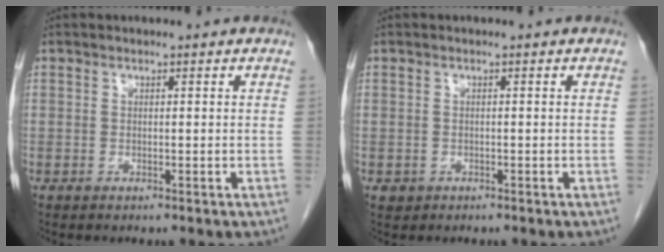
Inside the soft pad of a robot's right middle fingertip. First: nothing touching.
{"total": 1.0, "force": [-0.4, 0.9, 0.1], "torque": [-0.003, 0.004, 0.000]}